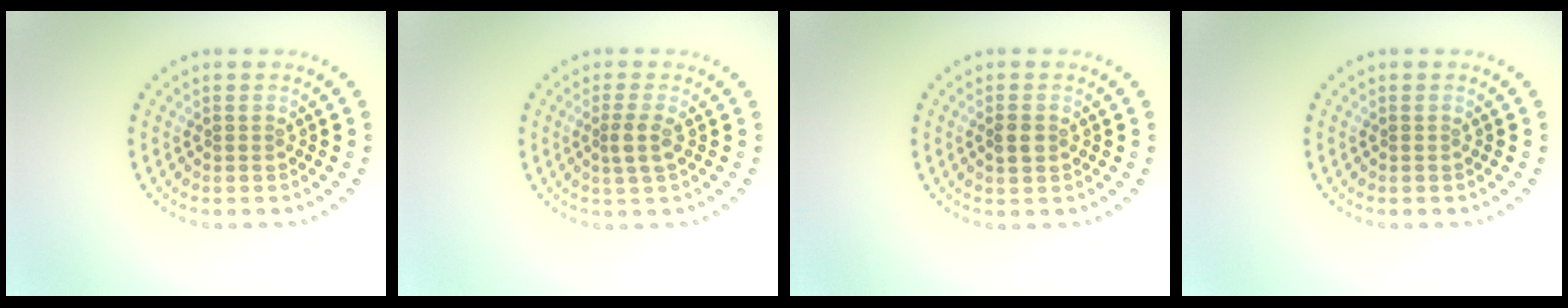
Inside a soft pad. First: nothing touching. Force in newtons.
{"total": 1.8, "press": 1.4, "slide": 1.1}
{"total": 1.5, "press": 1.5, "slide": 0.1}
{"total": 0.0}